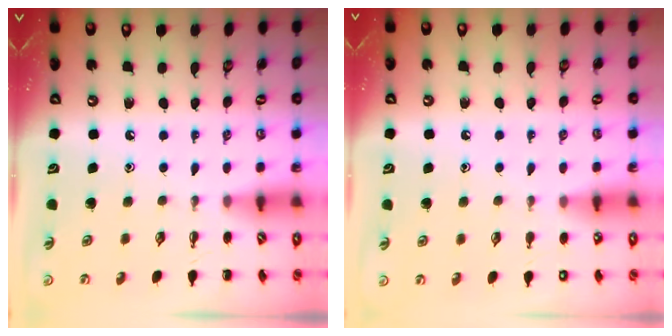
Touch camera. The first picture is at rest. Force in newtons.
{"total": 1.1, "press": 1.1, "slide": 0.2}